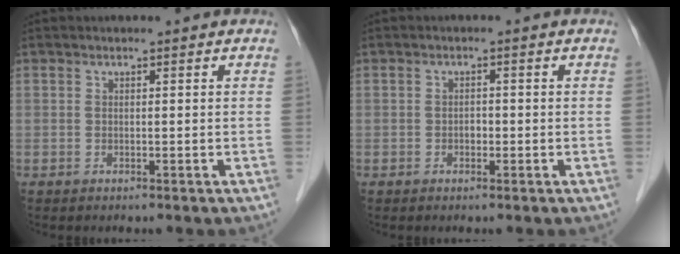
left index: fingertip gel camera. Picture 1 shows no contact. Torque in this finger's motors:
{"motor_torque": [0.35, 0.25, -0.03, -0.01]}